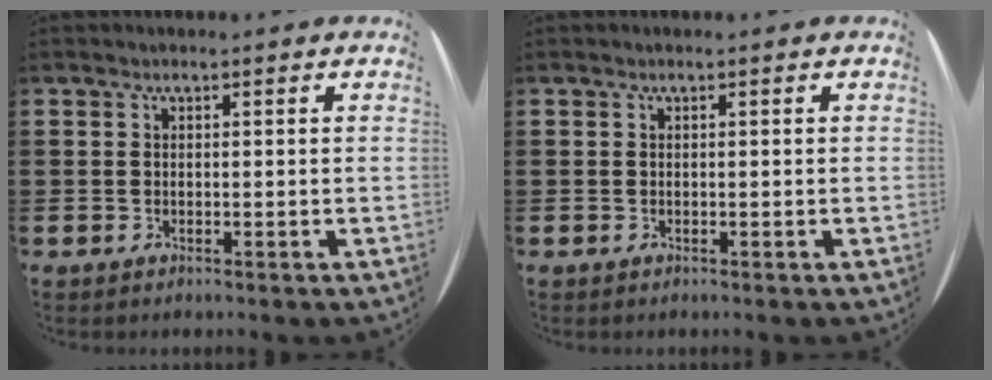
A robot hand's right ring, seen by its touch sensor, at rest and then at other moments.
{"total": 0.0}